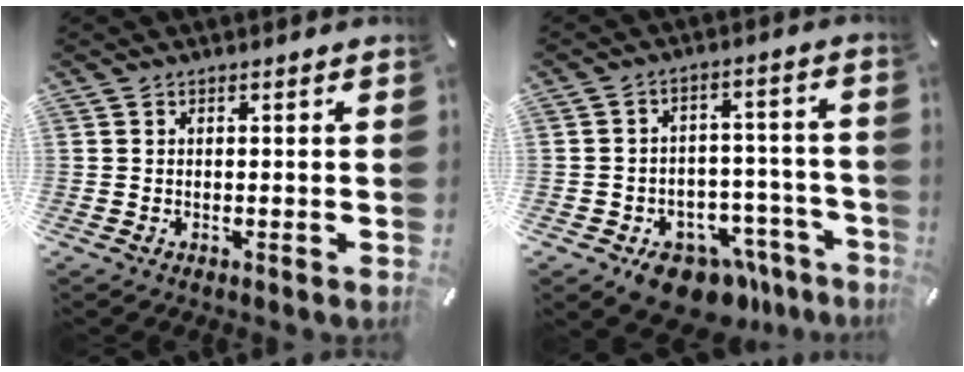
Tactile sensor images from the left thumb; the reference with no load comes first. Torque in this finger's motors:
{"motor_torque": [0.08, 2.31, 0.45, 0.37, 0.05]}